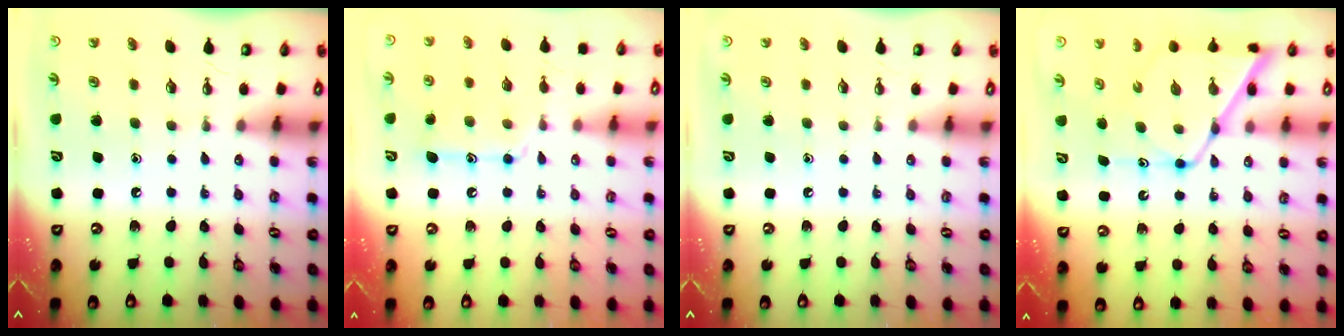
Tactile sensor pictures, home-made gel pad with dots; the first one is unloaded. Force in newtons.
{"total": 12.9, "press": 12.9, "slide": 1.0}
{"total": 0.0}
{"total": 14.0, "press": 13.9, "slide": 1.2}